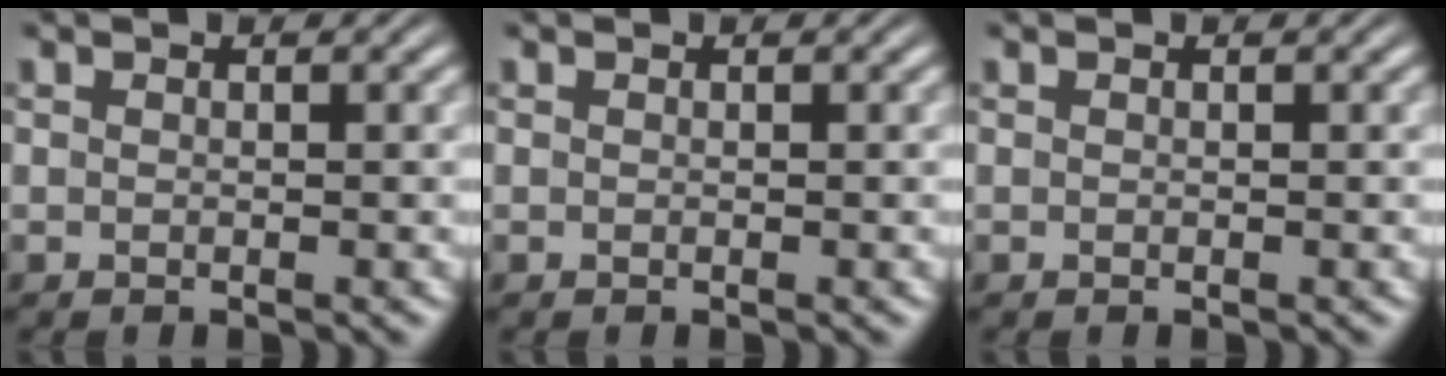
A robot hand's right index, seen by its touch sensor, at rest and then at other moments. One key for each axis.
{"total": 0.0}
{"total": 0.0}